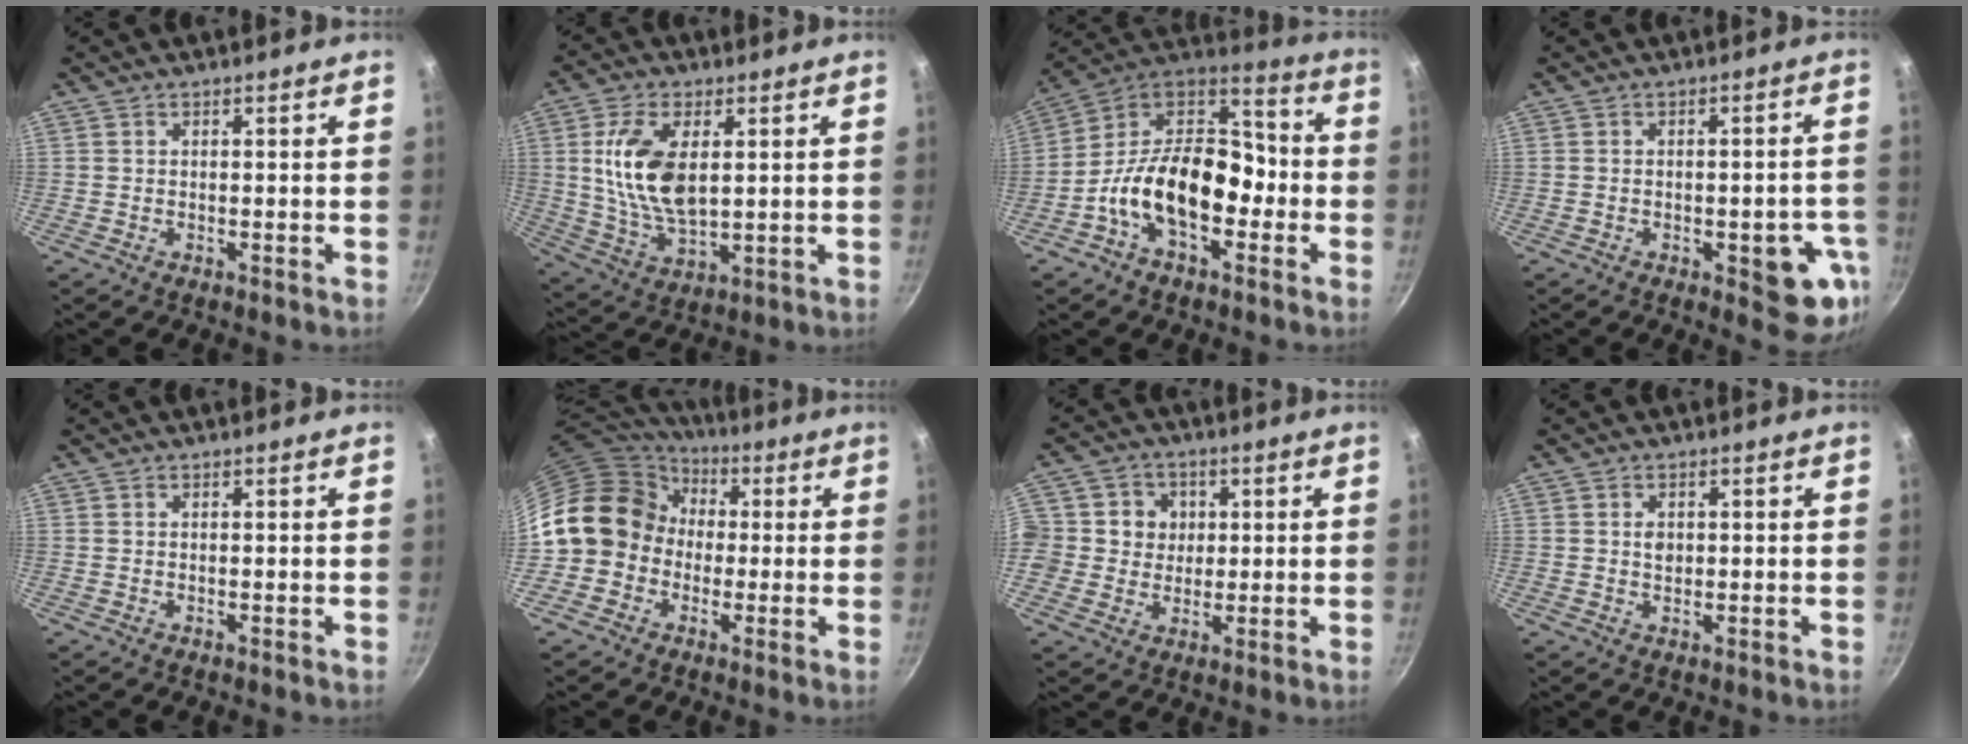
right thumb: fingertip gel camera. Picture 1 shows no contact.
{"total": 13.6, "force": [2.7, 7.1, 11.3], "torque": [-0.209, -0.013, 0.059]}
{"total": 19.1, "force": [-5.3, 11.8, 14.1], "torque": [-0.198, 0.068, -0.112]}
{"total": 9.9, "force": [-3.3, 4.2, 8.3], "torque": [-0.055, 0.008, -0.040]}
{"total": 0.0}
{"total": 15.1, "force": [-0.5, 13.3, 7.3], "torque": [-0.089, 0.046, -0.024]}
{"total": 8.6, "force": [0.9, 8.3, 2.1], "torque": [-0.004, 0.007, 0.002]}
{"total": 2.0, "force": [0.3, 1.5, 1.2], "torque": [-0.013, 0.000, 0.005]}